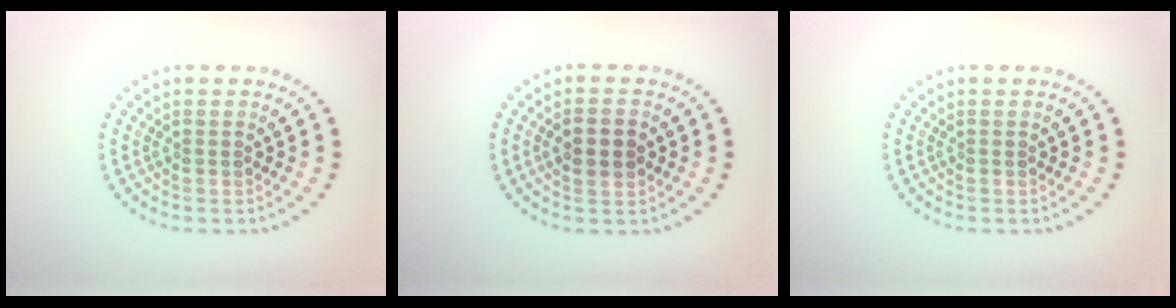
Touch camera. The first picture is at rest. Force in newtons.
{"total": 2.4, "press": 2.4, "slide": 0.2}
{"total": 0.0}